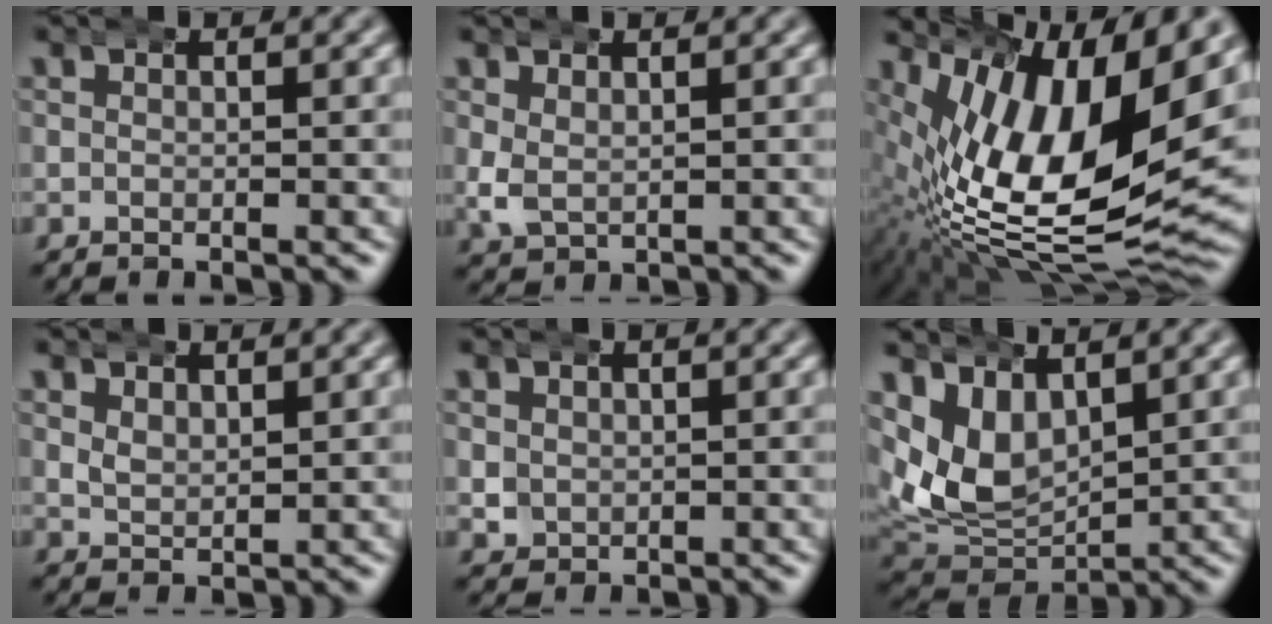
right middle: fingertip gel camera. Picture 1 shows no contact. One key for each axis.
{"total": 1.7, "fx": 0.7, "fy": 1.1, "fz": 1.0, "tx": -0.038, "ty": -0.015, "tz": 0.026}
{"total": 16.8, "fx": 0.3, "fy": 8.5, "fz": 14.4, "tx": -0.264, "ty": -0.046, "tz": 0.040}
{"total": 1.5, "fx": 1.4, "fy": 0.4, "fz": 0.5, "tx": -0.020, "ty": -0.015, "tz": 0.037}
{"total": 1.7, "fx": 0.6, "fy": 1.5, "fz": 0.4, "tx": -0.027, "ty": -0.011, "tz": 0.020}
{"total": 7.9, "fx": 1.5, "fy": 6.3, "fz": 4.6, "tx": -0.119, "ty": -0.013, "tz": 0.029}